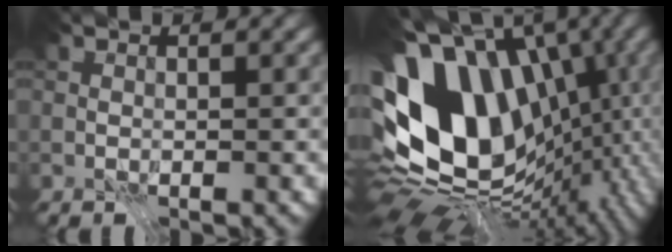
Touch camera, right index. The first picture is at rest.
{"total": 16.9, "force": [0.7, 12.2, 11.7], "torque": [-0.225, 0.010, 0.020]}